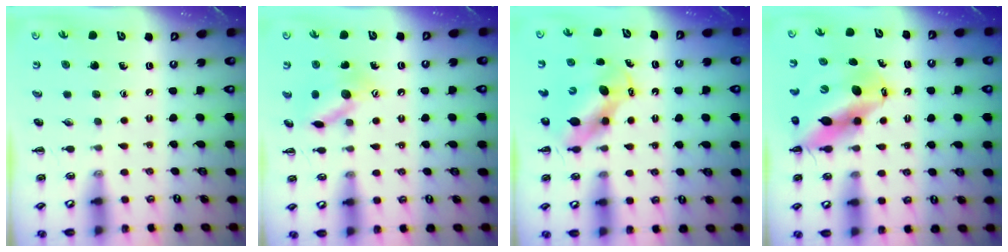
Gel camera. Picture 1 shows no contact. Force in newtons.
{"total": 12.1, "press": 12.1, "slide": 0.5}
{"total": 6.4, "press": 6.3, "slide": 0.9}
{"total": 13.5, "press": 12.9, "slide": 3.7}